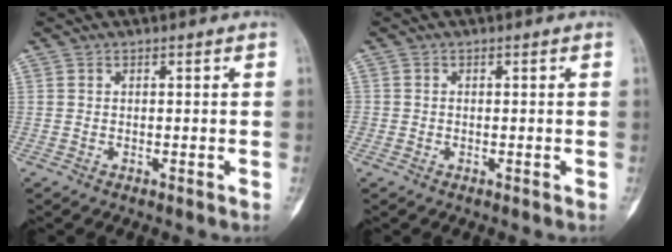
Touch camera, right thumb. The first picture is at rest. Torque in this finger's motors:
{"motor_torque": [0.08, 0.05, 0.28, 0.24, -0.02]}